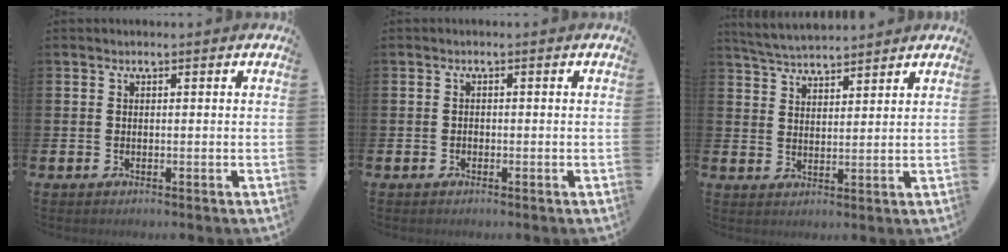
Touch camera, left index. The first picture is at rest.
{"total": 0.5, "force": [-0.3, 0.4, 0.0], "torque": [-0.006, 0.004, -0.008]}
{"total": 4.6, "force": [4.6, 0.4, 0.4], "torque": [-0.028, -0.021, 0.083]}